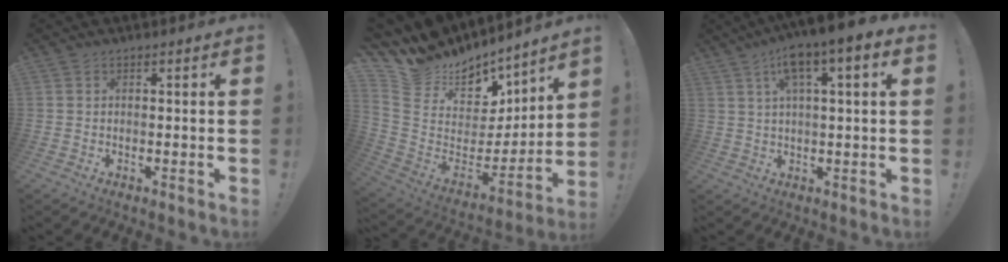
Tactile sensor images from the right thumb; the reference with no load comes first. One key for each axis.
{"total": 12.8, "fx": 10.6, "fy": 6.9, "fz": 2.1, "tx": -0.041, "ty": -0.106, "tz": 0.216}
{"total": 8.8, "fx": 3.3, "fy": 2.0, "fz": 7.9, "tx": -0.119, "ty": -0.018, "tz": 0.051}